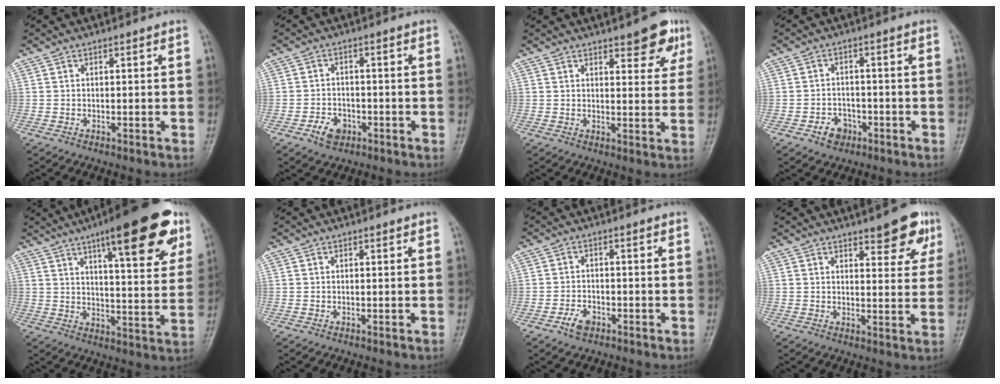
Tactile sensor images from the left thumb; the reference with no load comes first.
{"total": 4.2, "force": [-2.1, 3.0, 2.0], "torque": [-0.024, 0.014, -0.034]}
{"total": 7.3, "force": [4.5, 2.8, 5.1], "torque": [-0.035, -0.021, 0.054]}
{"total": 4.0, "force": [-2.1, 3.1, 1.4], "torque": [-0.005, 0.018, -0.032]}
{"total": 20.5, "force": [11.5, 5.4, 16.0], "torque": [-0.193, -0.032, 0.161]}
{"total": 0.0}
{"total": 3.2, "force": [-1.9, 1.9, 1.7], "torque": [-0.031, 0.012, -0.033]}
{"total": 8.1, "force": [5.0, 3.0, 5.6], "torque": [-0.043, -0.025, 0.062]}